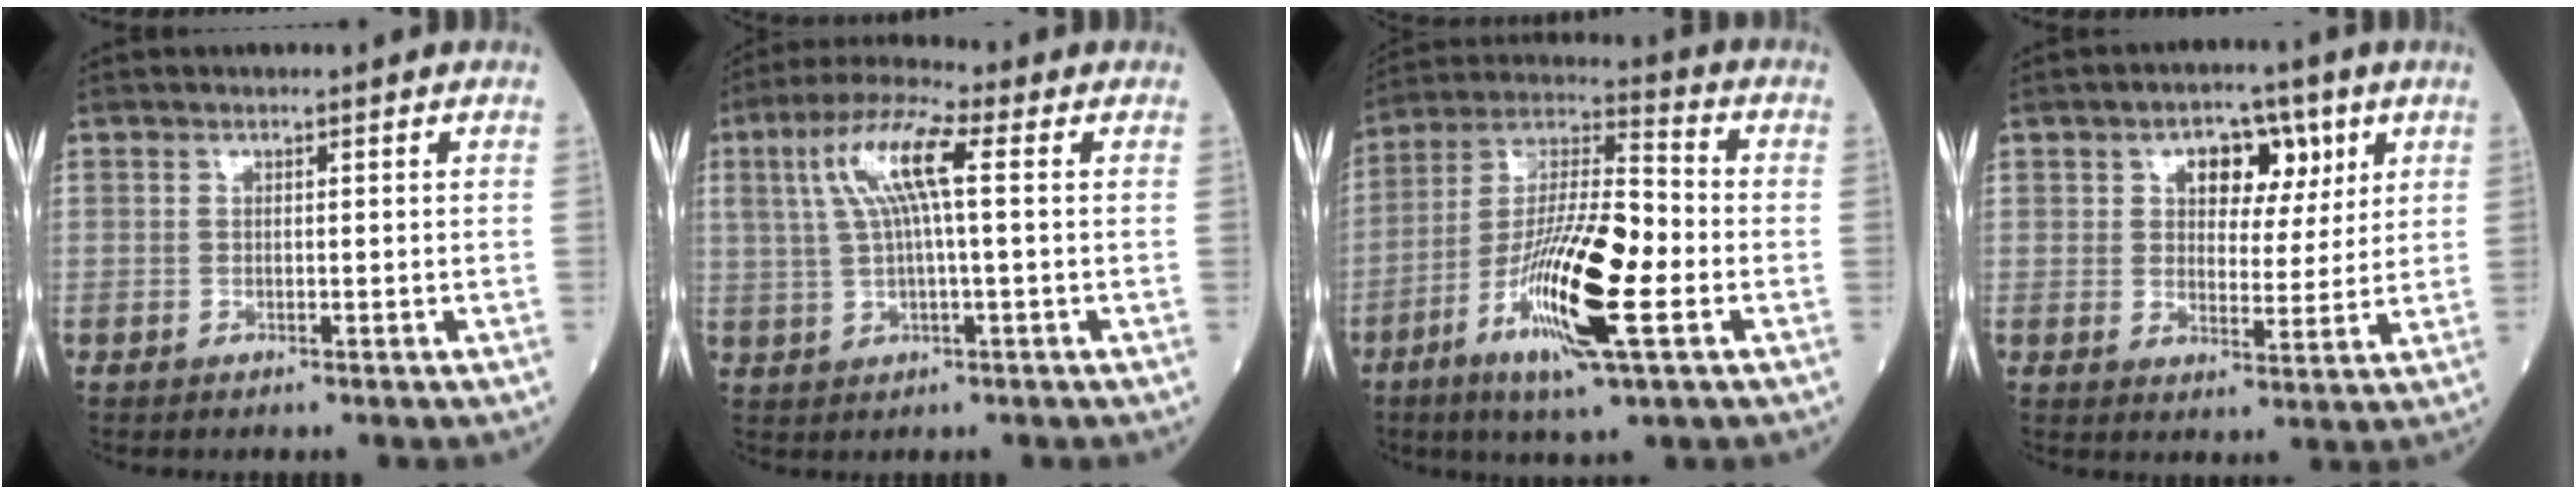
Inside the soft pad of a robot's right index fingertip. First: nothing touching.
{"total": 9.4, "force": [2.3, 1.2, 9.1], "torque": [-0.188, 0.024, 0.042]}
{"total": 17.1, "force": [-5.5, 2.6, 16.0], "torque": [-0.311, -0.010, -0.099]}
{"total": 7.4, "force": [3.3, 4.3, 5.1], "torque": [-0.066, 0.018, 0.050]}